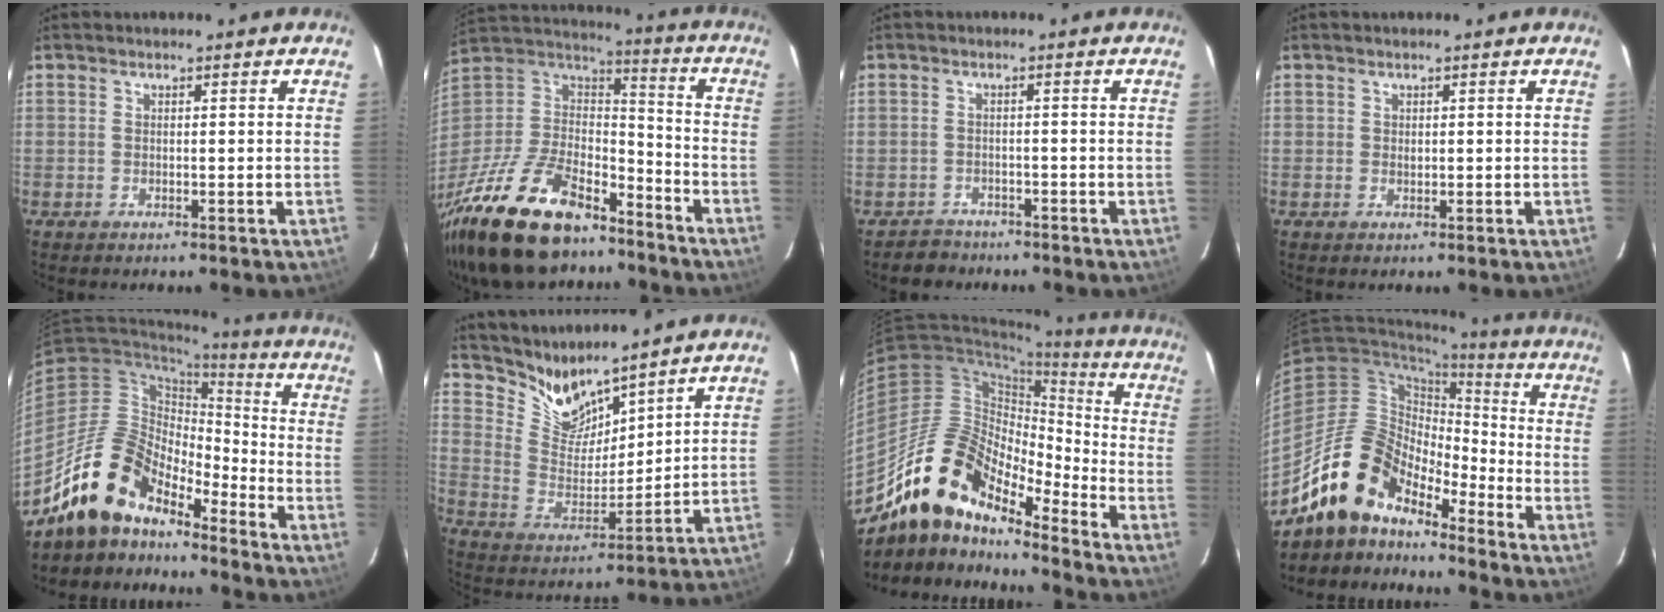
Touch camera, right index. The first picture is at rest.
{"total": 30.1, "force": [-21.6, 13.1, 16.4], "torque": [-0.351, -0.015, -0.354]}
{"total": 3.3, "force": [-2.5, 2.2, -0.4], "torque": [0.001, 0.019, -0.038]}
{"total": 0.8, "force": [0.2, 0.7, 0.2], "torque": [-0.003, 0.001, 0.004]}
{"total": 15.4, "force": [-12.9, 5.9, 6.1], "torque": [-0.120, 0.014, -0.240]}
{"total": 9.5, "force": [8.8, 2.1, 2.7], "torque": [-0.060, -0.017, 0.181]}
{"total": 18.0, "force": [-14.1, 6.4, 9.1], "torque": [-0.153, 0.000, -0.274]}
{"total": 15.1, "force": [-12.6, 5.9, 5.7], "torque": [-0.109, 0.016, -0.238]}